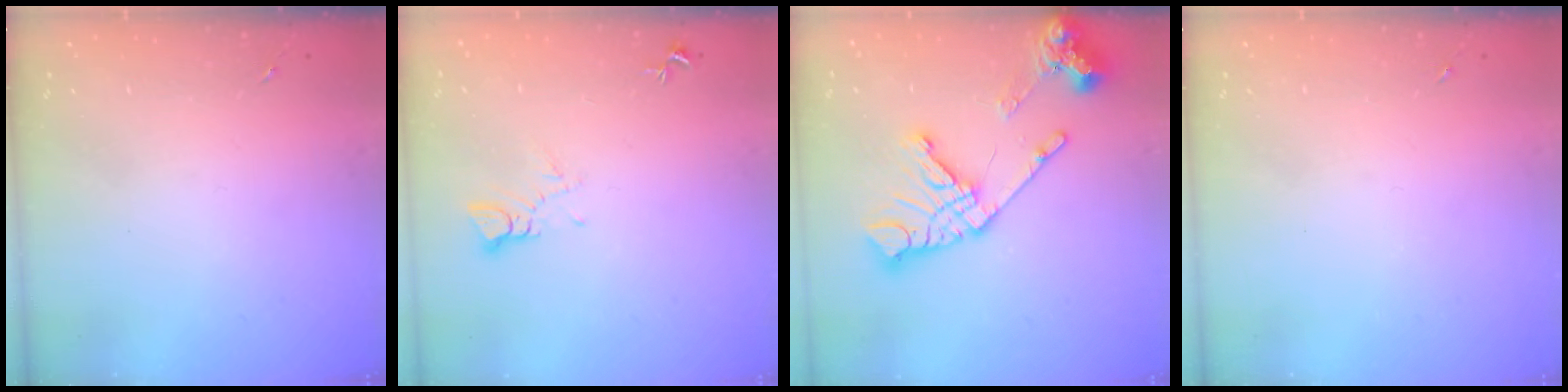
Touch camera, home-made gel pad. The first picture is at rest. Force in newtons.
{"total": 3.5, "press": 3.4, "slide": 0.3}
{"total": 20.4, "press": 20.3, "slide": 2.5}
{"total": 0.0}